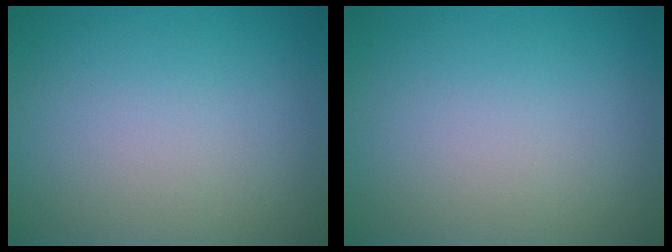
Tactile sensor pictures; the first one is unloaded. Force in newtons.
{"total": 0.0}